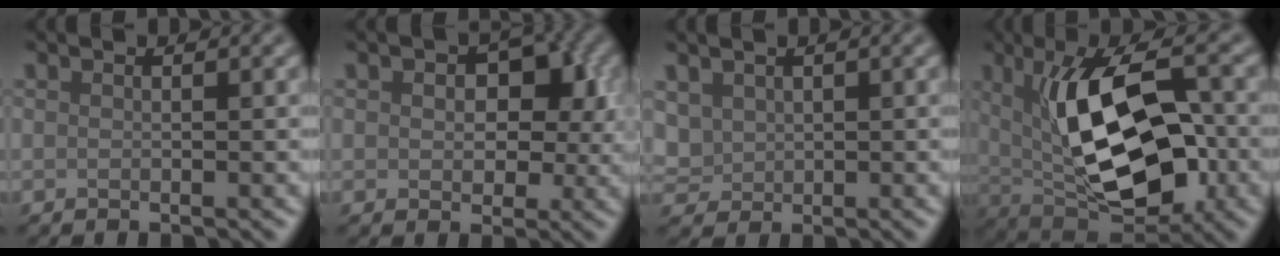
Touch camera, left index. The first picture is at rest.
{"total": 5.7, "force": [1.0, 3.7, 4.2], "torque": [-0.054, 0.000, 0.010]}
{"total": 2.2, "force": [0.8, 1.9, 0.9], "torque": [-0.028, -0.001, 0.020]}
{"total": 11.2, "force": [0.8, 5.2, 9.9], "torque": [-0.159, 0.005, 0.010]}